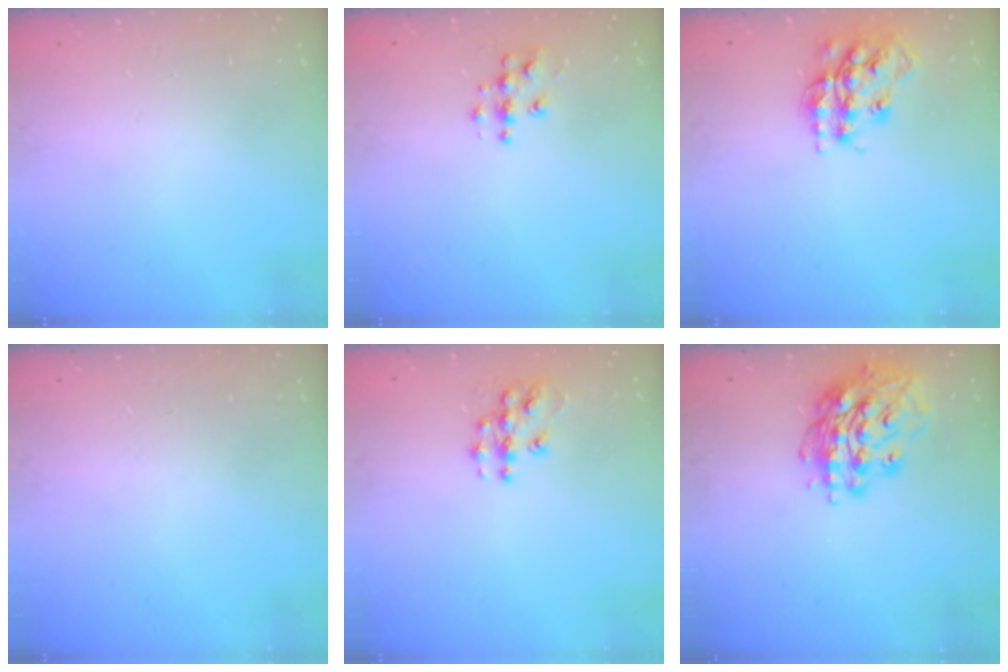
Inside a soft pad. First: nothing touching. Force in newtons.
{"total": 6.2, "press": 6.2, "slide": 0.2}
{"total": 15.2, "press": 15.2, "slide": 0.8}
{"total": 0.0}
{"total": 9.2, "press": 9.2, "slide": 0.5}
{"total": 15.3, "press": 15.3, "slide": 0.8}